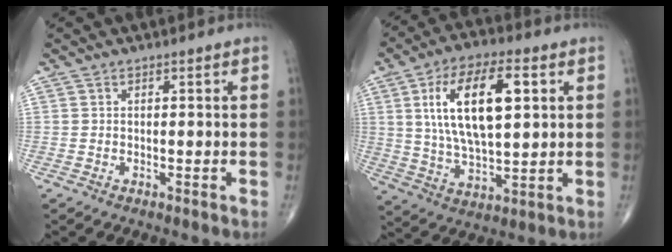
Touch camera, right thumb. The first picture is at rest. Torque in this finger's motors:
{"motor_torque": [0.39, 3.45, 1.68, 0.67, 0.47]}